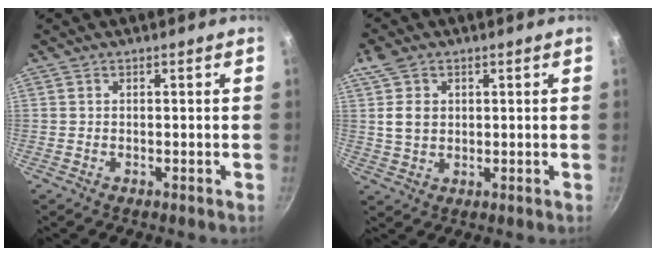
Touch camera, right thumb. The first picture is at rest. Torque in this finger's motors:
{"motor_torque": [-0.71, 1.25, 0.11, -0.10, 0.09]}